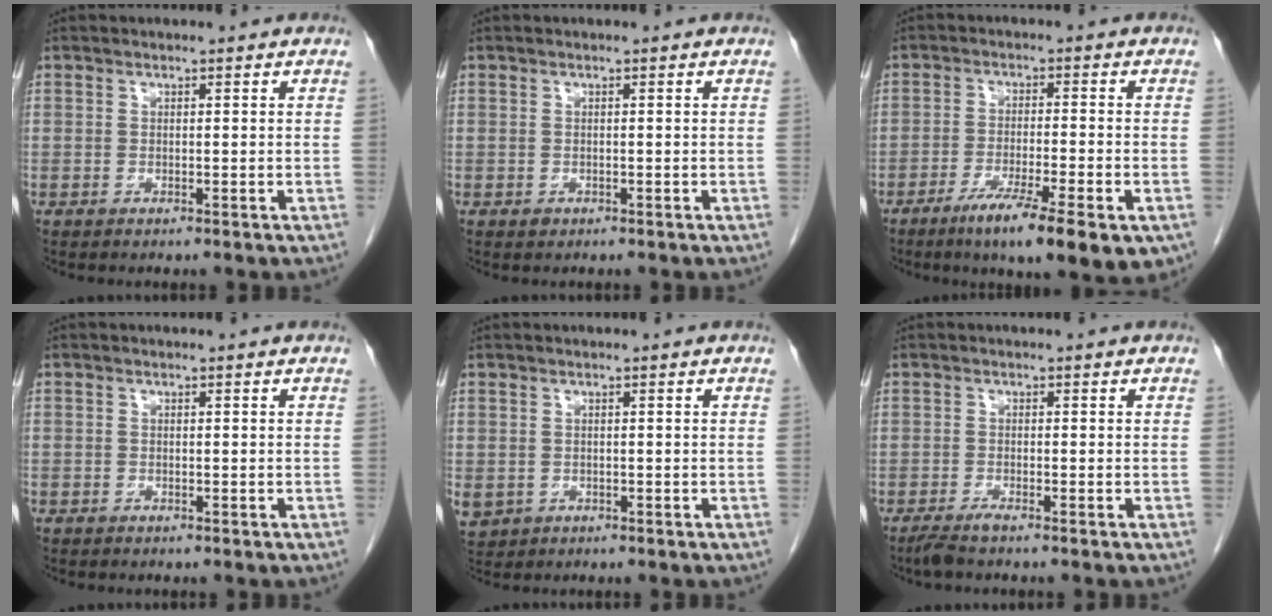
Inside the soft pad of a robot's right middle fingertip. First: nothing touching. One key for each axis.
{"total": 0.6, "fx": -0.3, "fy": 0.5, "fz": 0.2, "tx": -0.002, "ty": 0.002, "tz": -0.003}
{"total": 12.6, "fx": -7.2, "fy": 1.8, "fz": 10.1, "tx": -0.129, "ty": -0.021, "tz": -0.108}
{"total": 0.6, "fx": -0.4, "fy": 0.4, "fz": 0.0, "tx": -0.006, "ty": 0.004, "tz": -0.011}
{"total": 4.6, "fx": -1.7, "fy": 4.0, "fz": 1.4, "tx": -0.035, "ty": -0.003, "tz": -0.021}
{"total": 2.2, "fx": -1.8, "fy": 0.0, "fz": 1.3, "tx": -0.032, "ty": -0.007, "tz": -0.036}